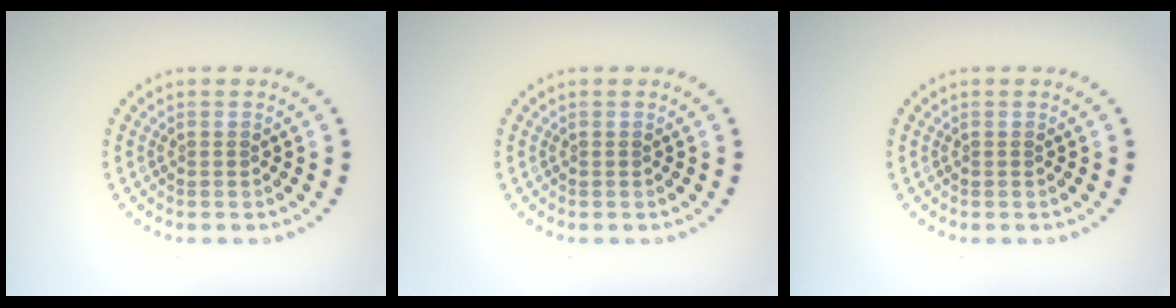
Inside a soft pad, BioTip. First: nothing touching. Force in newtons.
{"total": 0.0}
{"total": 0.0}